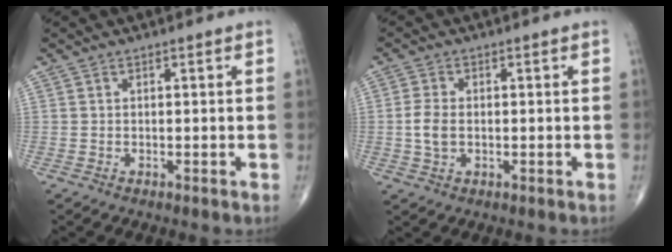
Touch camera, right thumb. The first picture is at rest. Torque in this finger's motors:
{"motor_torque": [-0.79, 0.32, 0.61, 0.21, -0.01]}